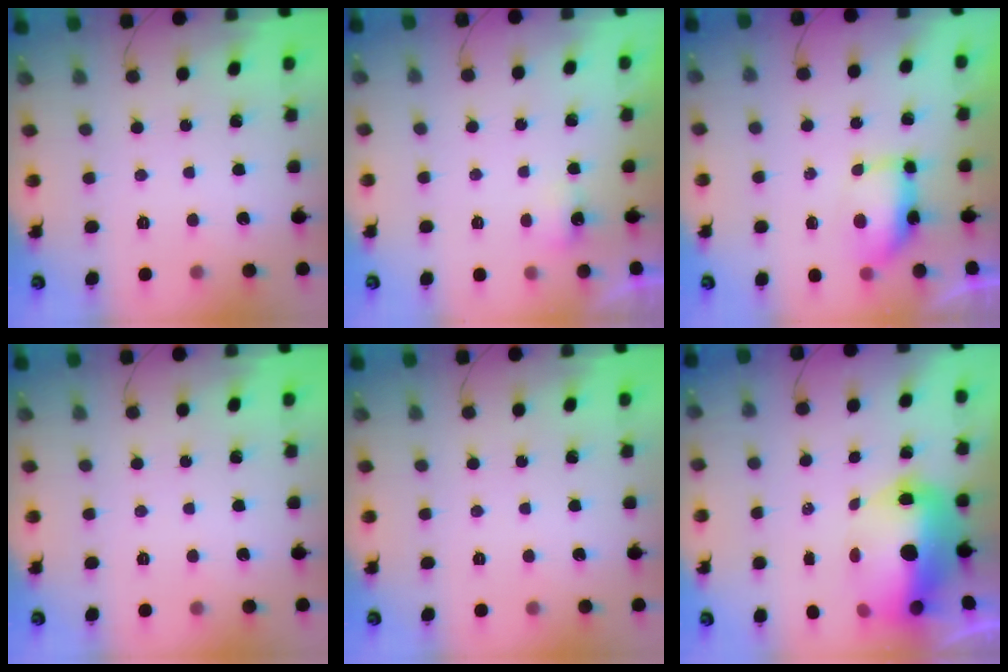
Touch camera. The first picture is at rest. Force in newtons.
{"total": 2.4, "press": 2.3, "slide": 0.6}
{"total": 7.0, "press": 7.0, "slide": 0.5}
{"total": 0.0}
{"total": 0.0}
{"total": 14.3, "press": 13.9, "slide": 3.3}